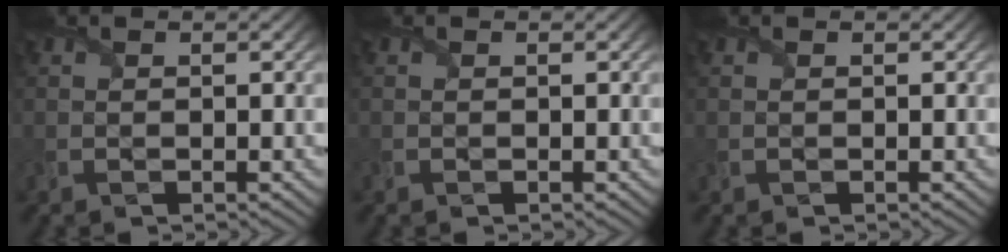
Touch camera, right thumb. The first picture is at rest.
{"total": 0.0}
{"total": 0.0}